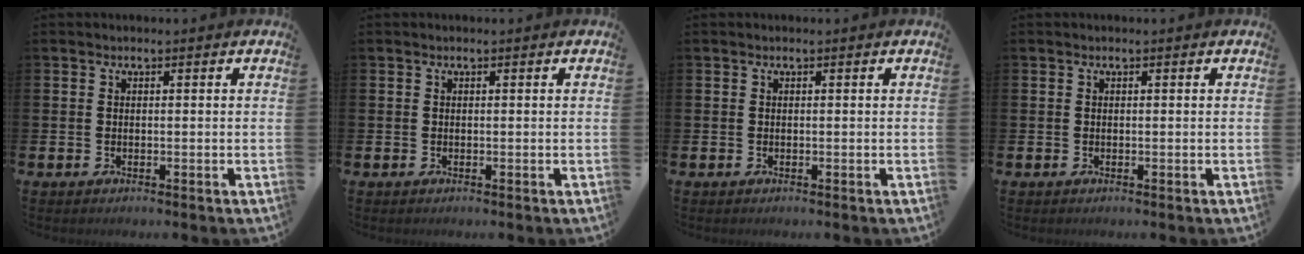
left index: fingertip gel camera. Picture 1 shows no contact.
{"total": 0.0}
{"total": 0.0}
{"total": 0.0}